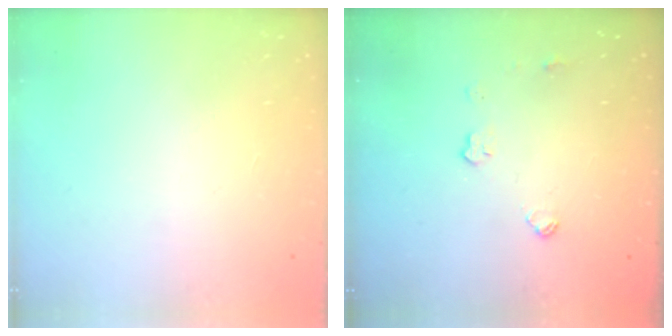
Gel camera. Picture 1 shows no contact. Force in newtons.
{"total": 6.4, "press": 6.4, "slide": 0.2}